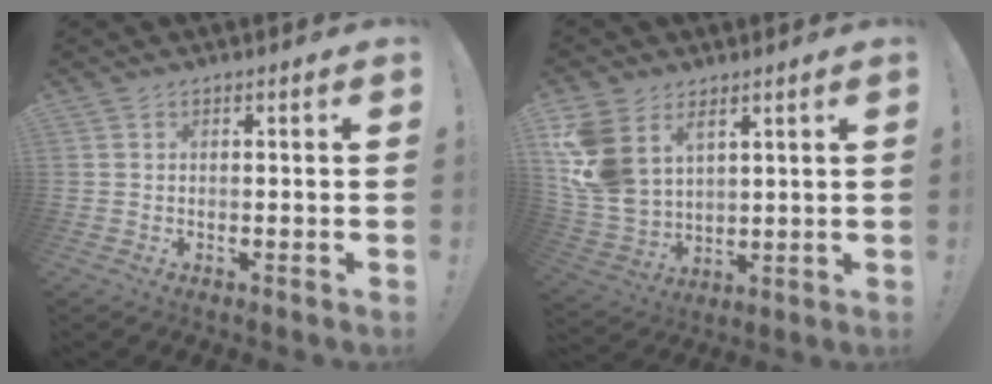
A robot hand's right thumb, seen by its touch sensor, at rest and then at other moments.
{"total": 12.9, "force": [5.9, 9.1, 6.9], "torque": [-0.152, -0.038, 0.117]}